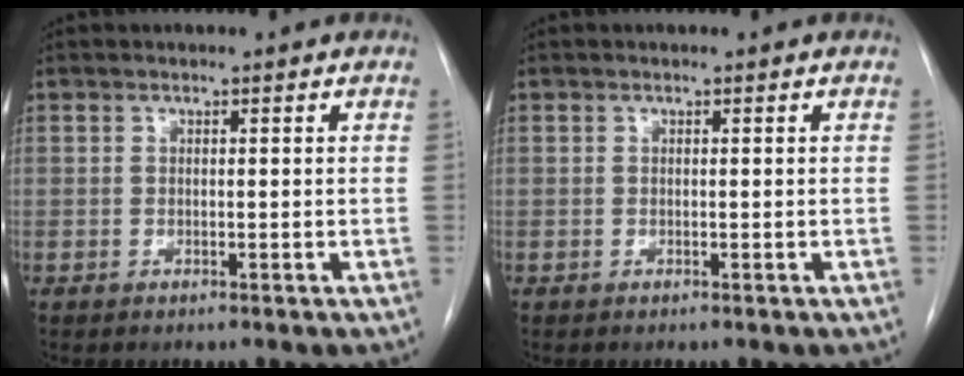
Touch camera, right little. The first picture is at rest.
{"total": 0.0}